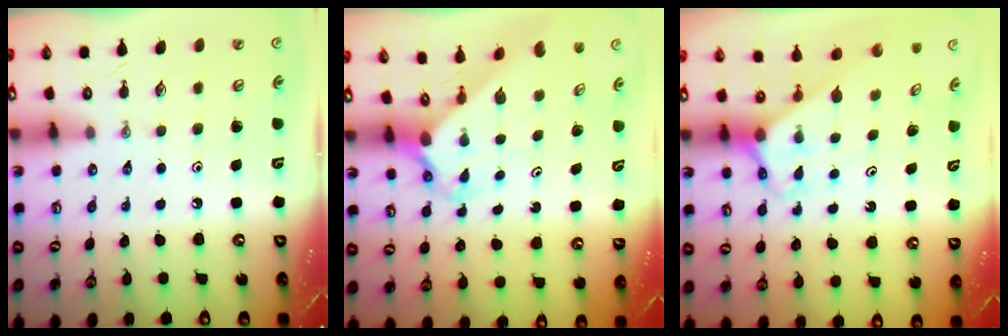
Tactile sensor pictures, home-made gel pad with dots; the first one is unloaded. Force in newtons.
{"total": 2.3, "press": 2.3, "slide": 0.2}
{"total": 2.8, "press": 2.8, "slide": 0.1}